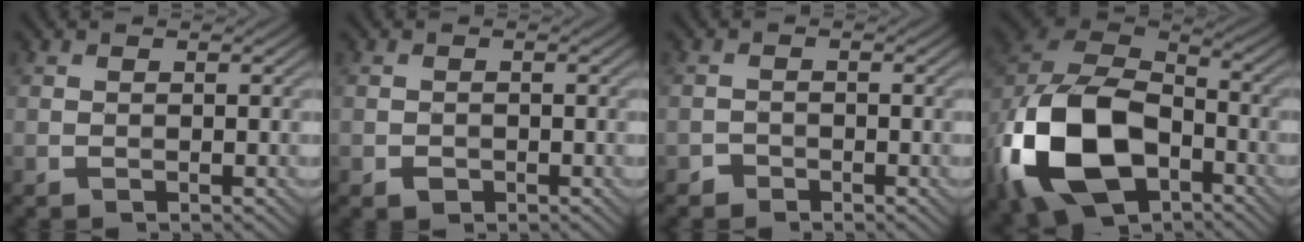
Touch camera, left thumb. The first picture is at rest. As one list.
[{"total": 0.8, "force": [-0.5, 0.6, 0.1], "torque": [-0.002, -0.003, -0.010]}, {"total": 1.1, "force": [-1.0, 0.5, -0.1], "torque": [0.004, 0.003, -0.021]}, {"total": 17.6, "force": [-6.2, 11.6, 11.8], "torque": [-0.288, -0.038, -0.117]}]